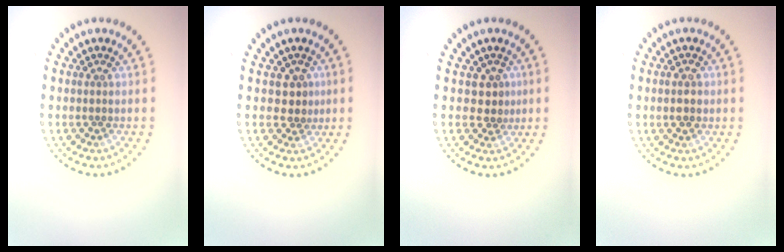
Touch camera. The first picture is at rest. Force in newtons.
{"total": 1.8, "press": 1.5, "slide": 0.9}
{"total": 1.8, "press": 1.5, "slide": 0.9}
{"total": 2.1, "press": 2.1, "slide": 0.2}